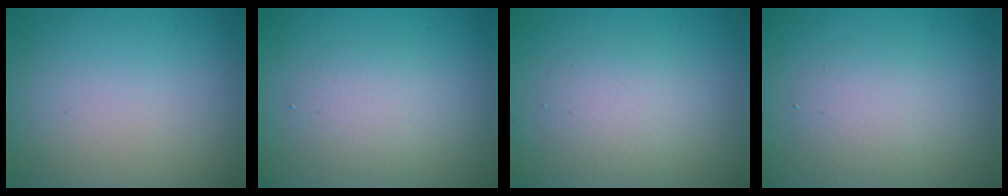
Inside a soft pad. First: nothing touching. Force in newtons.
{"total": 2.4, "press": 2.4, "slide": 0.2}
{"total": 2.9, "press": 2.9, "slide": 0.4}
{"total": 2.7, "press": 2.7, "slide": 0.1}